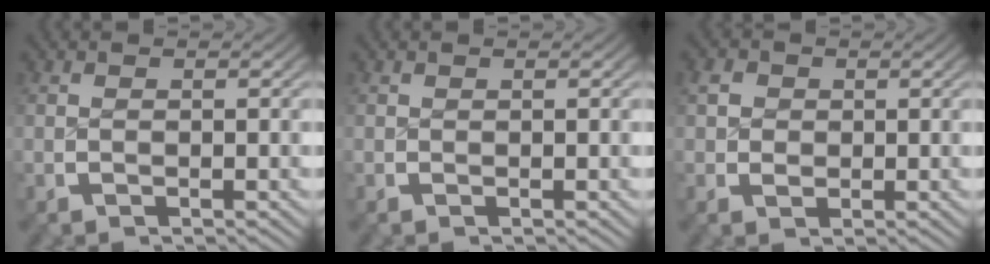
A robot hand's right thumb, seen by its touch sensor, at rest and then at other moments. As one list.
[{"total": 0.0}, {"total": 2.2, "force": [0.9, 2.0, 0.6], "torque": [0.001, 0.001, 0.014]}]